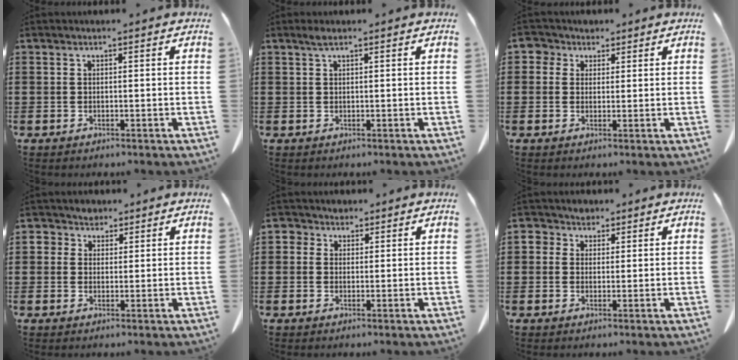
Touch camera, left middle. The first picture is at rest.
{"total": 1.1, "force": [0.6, 0.1, 0.9], "torque": [-0.019, 0.002, 0.011]}
{"total": 3.0, "force": [1.6, 2.4, 0.8], "torque": [-0.020, 0.008, 0.027]}
{"total": 3.1, "force": [1.9, 2.4, 0.6], "torque": [-0.017, 0.009, 0.033]}
{"total": 2.1, "force": [1.2, 1.7, 0.5], "torque": [-0.011, 0.005, 0.019]}
{"total": 3.2, "force": [1.8, 2.5, 0.8], "torque": [-0.020, 0.009, 0.031]}